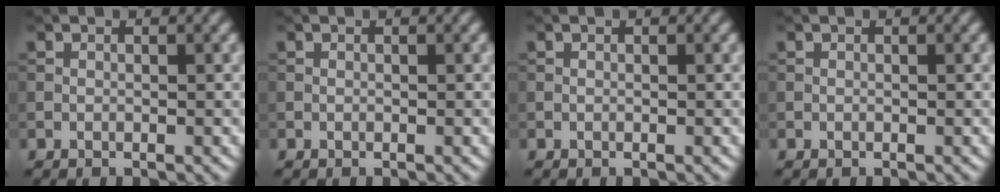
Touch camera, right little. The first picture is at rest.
{"total": 0.0}
{"total": 0.0}
{"total": 0.0}